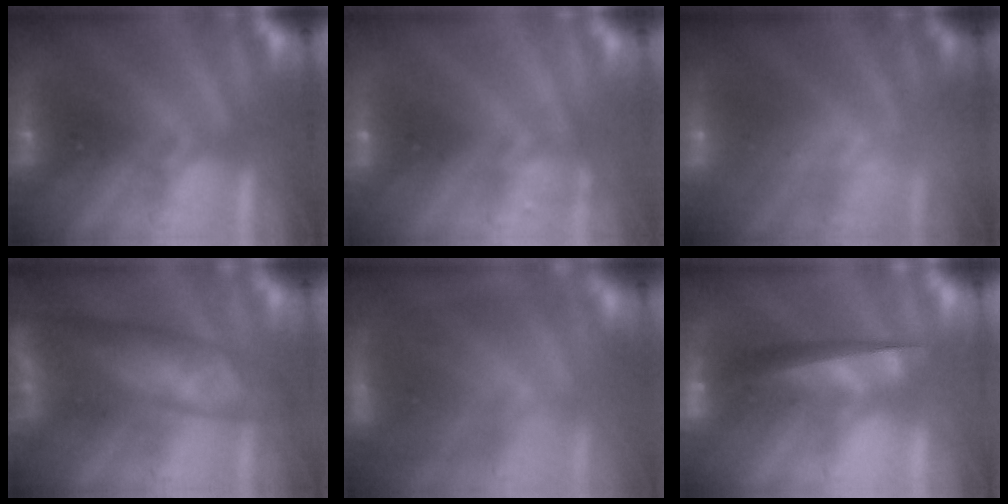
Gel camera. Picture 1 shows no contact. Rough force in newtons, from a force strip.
{"total": 2.2}
{"total": 2.5}
{"total": 7.9}
{"total": 9.1}
{"total": 7.1}